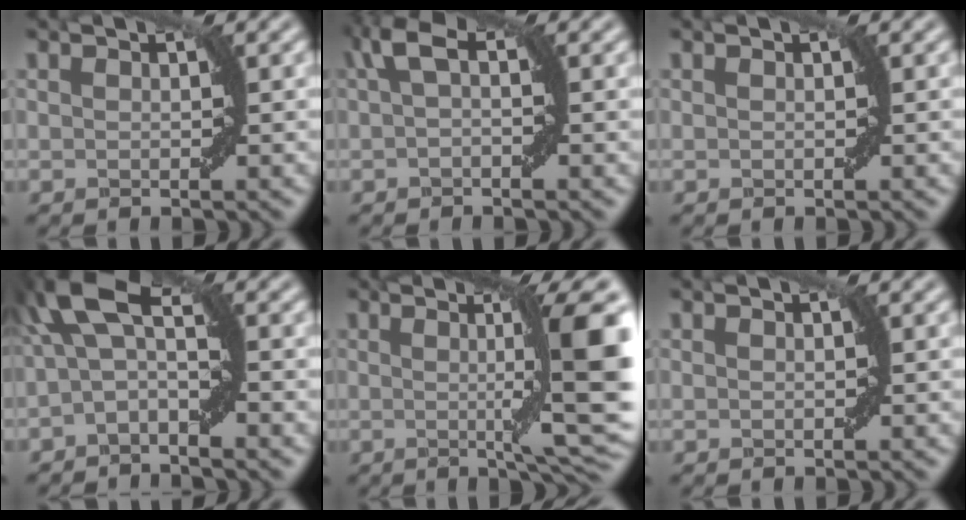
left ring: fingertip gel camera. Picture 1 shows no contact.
{"total": 2.3, "force": [0.2, 1.0, 2.0], "torque": [-0.045, 0.007, 0.013]}
{"total": 0.0}
{"total": 2.3, "force": [-0.8, 0.4, 2.1], "torque": [-0.058, 0.001, -0.011]}
{"total": 9.7, "force": [-0.5, 2.9, 9.2], "torque": [-0.127, -0.001, -0.005]}
{"total": 0.0}